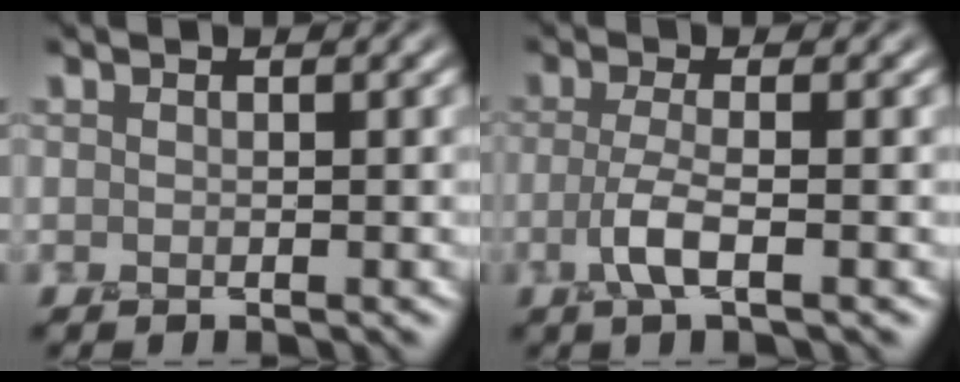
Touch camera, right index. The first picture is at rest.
{"total": 2.7, "force": [-0.9, 0.6, 2.4], "torque": [-0.057, 0.002, -0.021]}